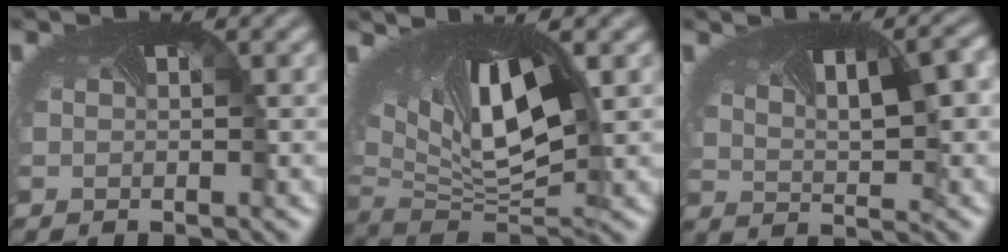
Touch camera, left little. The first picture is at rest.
{"total": 12.5, "force": [2.2, 5.5, 11.0], "torque": [-0.193, -0.005, 0.038]}
{"total": 6.0, "force": [1.6, 2.4, 5.2], "torque": [-0.071, 0.003, 0.030]}